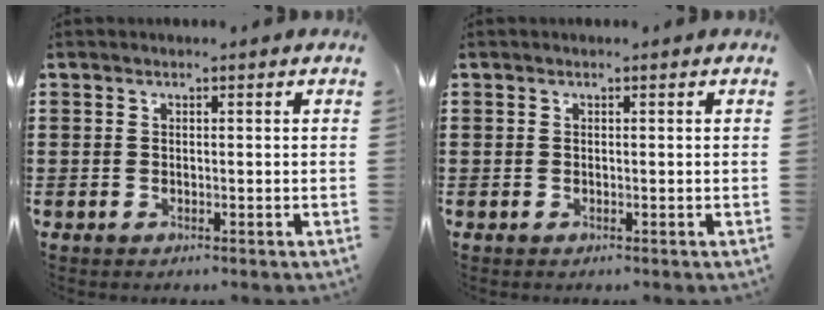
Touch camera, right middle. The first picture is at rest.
{"total": 0.0}